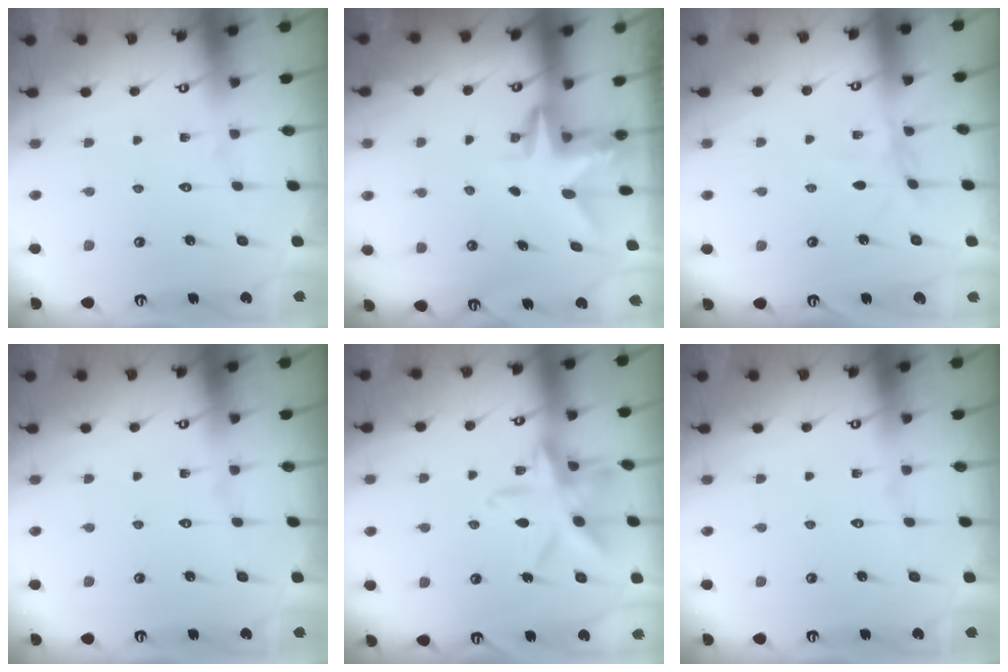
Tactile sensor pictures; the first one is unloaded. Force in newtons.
{"total": 3.0, "press": 3.0, "slide": 0.2}
{"total": 2.7, "press": 2.6, "slide": 0.3}
{"total": 0.0}
{"total": 14.8, "press": 14.8, "slide": 0.8}
{"total": 0.0}